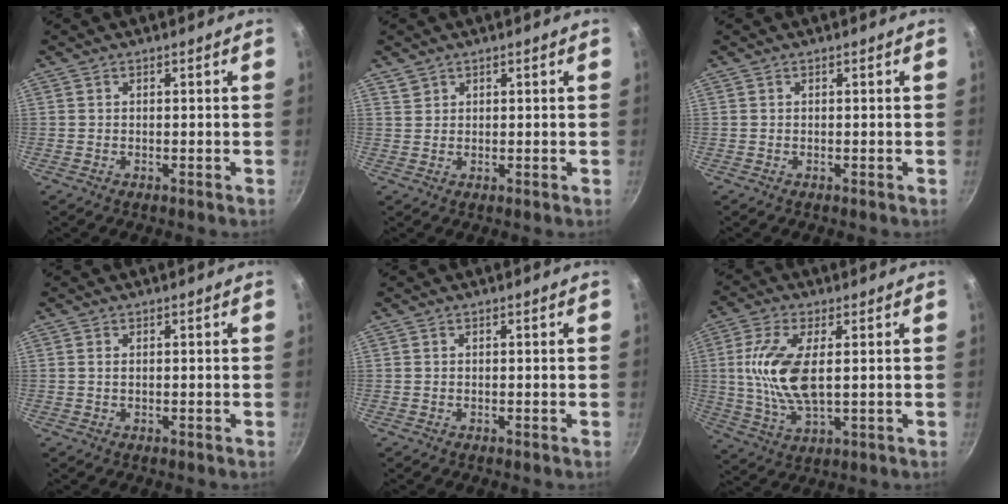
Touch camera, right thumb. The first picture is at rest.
{"total": 1.6, "force": [1.2, 1.1, 0.2], "torque": [0.008, 0.005, 0.023]}
{"total": 0.0}
{"total": 0.9, "force": [0.2, 0.5, 0.7], "torque": [-0.013, 0.001, 0.003]}
{"total": 0.0}
{"total": 12.5, "force": [1.6, 5.4, 11.2], "torque": [-0.229, -0.005, 0.031]}